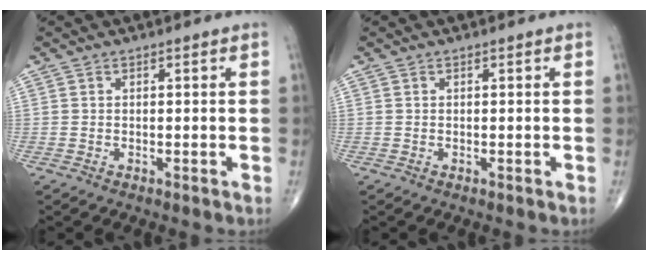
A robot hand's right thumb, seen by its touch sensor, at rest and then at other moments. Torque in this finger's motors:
{"motor_torque": [0.11, 0.10, -0.13, -0.11, 0.01]}